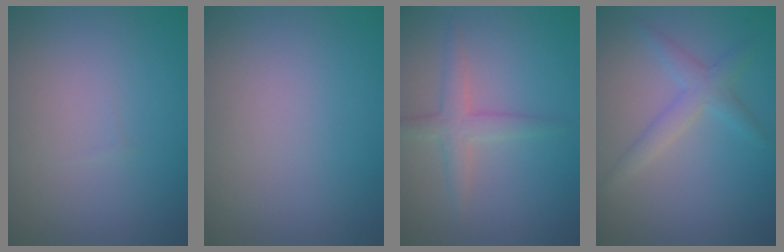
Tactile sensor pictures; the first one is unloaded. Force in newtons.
{"total": 0.0}
{"total": 2.4, "press": 2.4, "slide": 0.2}
{"total": 2.4, "press": 2.4, "slide": 0.2}